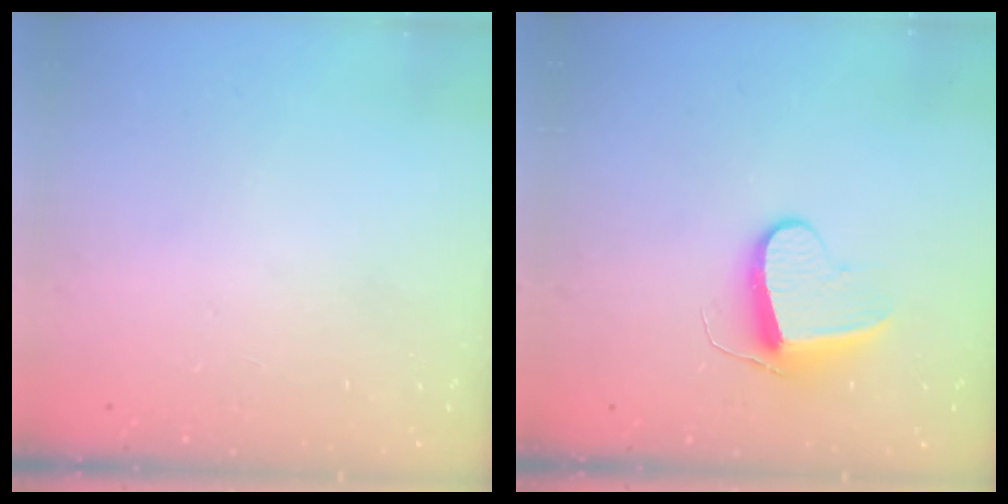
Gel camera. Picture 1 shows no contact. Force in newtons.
{"total": 9.4, "press": 9.4, "slide": 0.7}